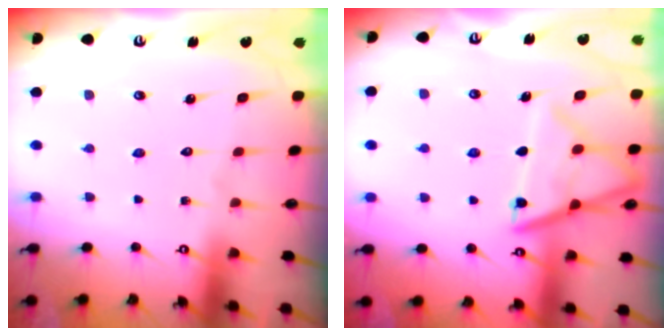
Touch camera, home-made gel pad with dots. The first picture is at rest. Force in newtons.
{"total": 14.2, "press": 14.1, "slide": 1.2}